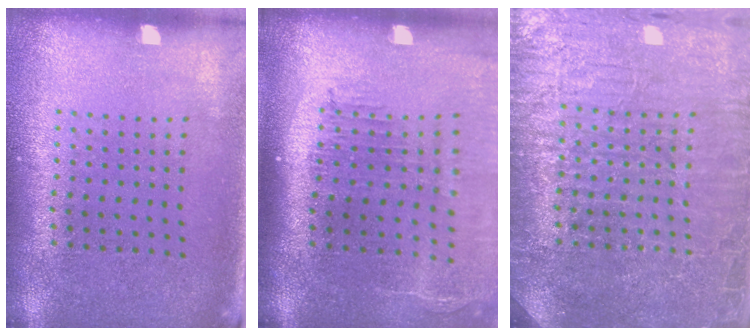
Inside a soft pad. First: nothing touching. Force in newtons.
{"total": 2.3, "press": 1.9, "slide": 1.3}
{"total": 7.1, "press": 7.1, "slide": 0.9}